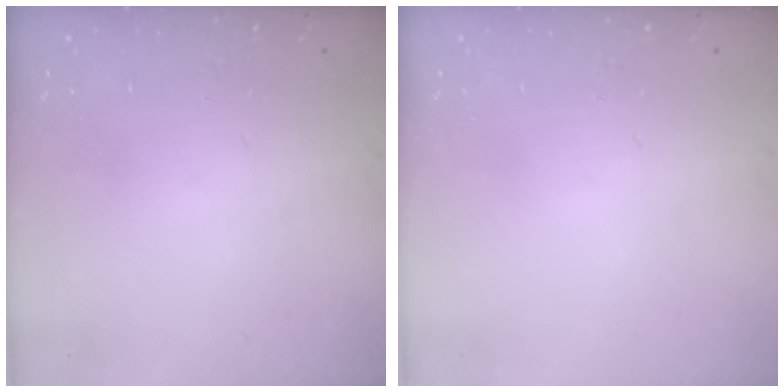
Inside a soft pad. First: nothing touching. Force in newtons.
{"total": 0.0}